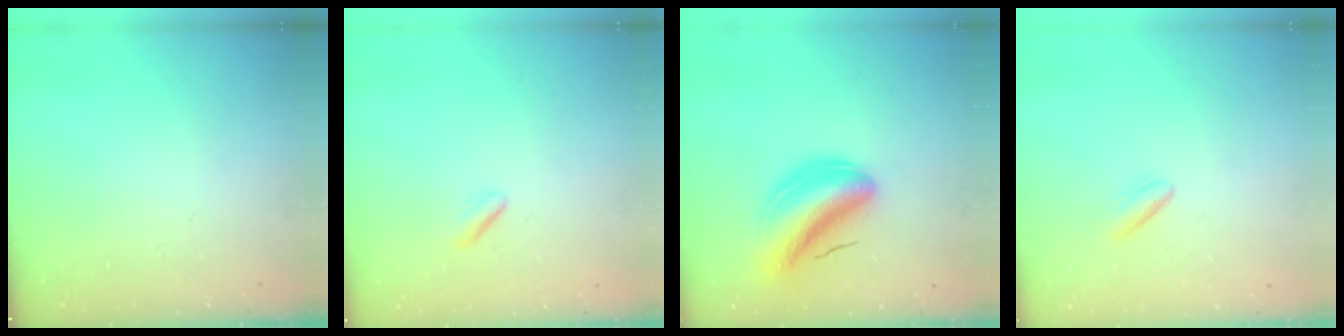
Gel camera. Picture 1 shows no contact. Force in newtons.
{"total": 1.7, "press": 1.6, "slide": 0.6}
{"total": 12.7, "press": 12.1, "slide": 3.7}
{"total": 3.8, "press": 3.5, "slide": 1.5}